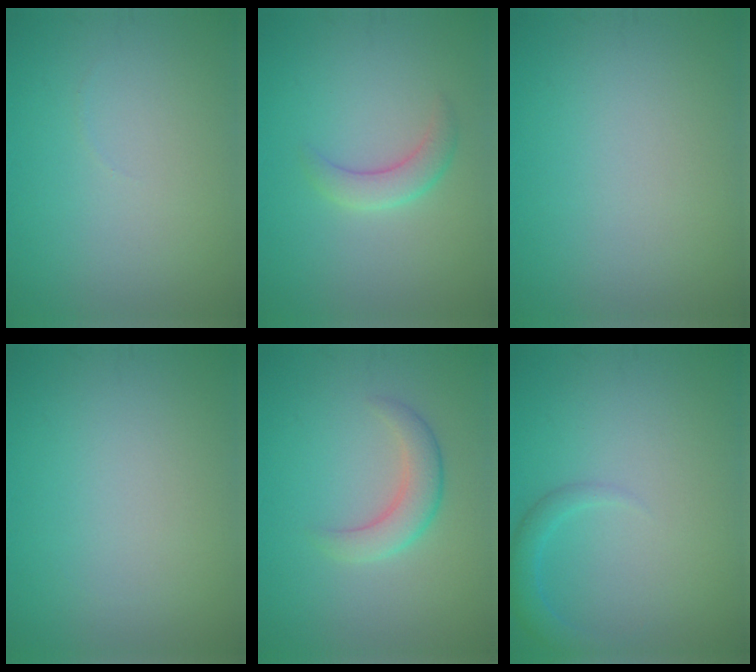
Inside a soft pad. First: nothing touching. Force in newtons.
{"total": 2.3, "press": 2.3, "slide": 0.0}
{"total": 0.0}
{"total": 0.0}
{"total": 2.9, "press": 2.9, "slide": 0.2}
{"total": 1.8, "press": 1.8, "slide": 0.2}